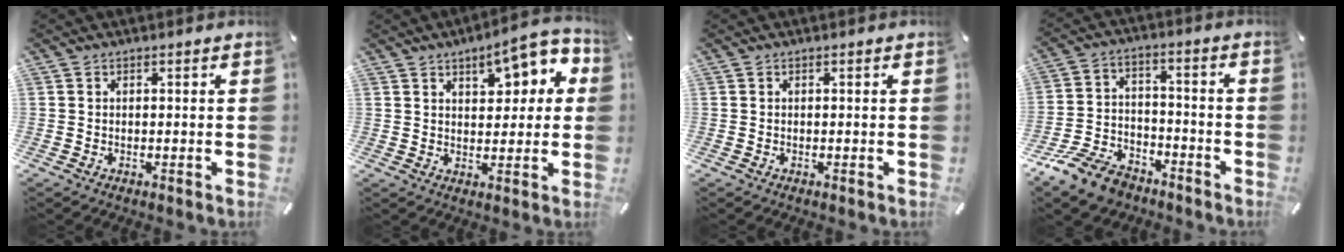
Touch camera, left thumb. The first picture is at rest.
{"total": 10.8, "force": [5.5, 5.7, 7.4], "torque": [-0.084, -0.030, 0.088]}
{"total": 0.0}
{"total": 11.3, "force": [-8.4, 6.0, 4.5], "torque": [-0.086, 0.050, -0.158]}